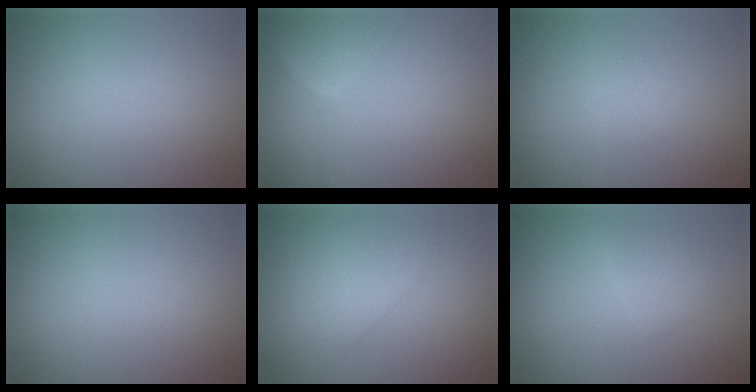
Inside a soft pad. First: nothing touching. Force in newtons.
{"total": 4.1, "press": 4.1, "slide": 0.1}
{"total": 1.0, "press": 1.0, "slide": 0.0}
{"total": 0.0}
{"total": 2.4, "press": 2.4, "slide": 0.1}
{"total": 1.5, "press": 1.5, "slide": 0.2}